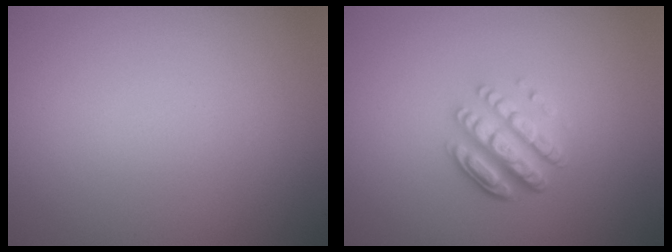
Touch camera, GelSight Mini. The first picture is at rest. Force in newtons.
{"total": 4.3, "press": 3.3, "slide": 2.7}